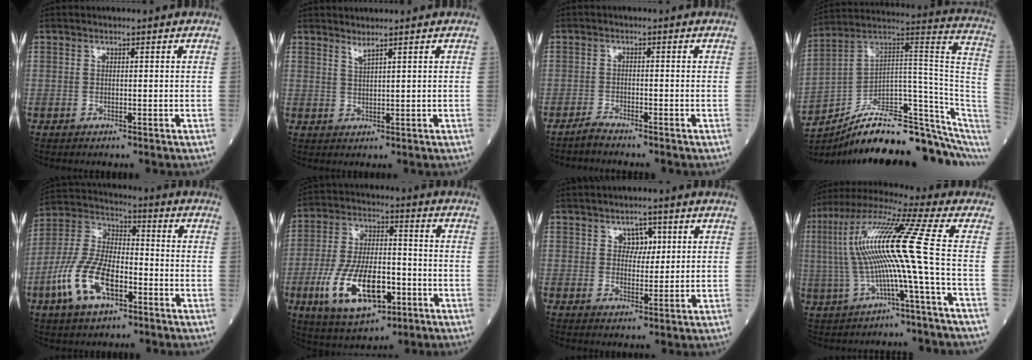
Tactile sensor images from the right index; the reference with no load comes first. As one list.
[{"total": 1.4, "force": [1.2, -0.4, 0.6], "torque": [-0.015, -0.012, 0.025]}, {"total": 2.0, "force": [-1.9, -0.2, 0.5], "torque": [-0.016, -0.006, -0.037]}, {"total": 22.6, "force": [-16.7, 4.4, 14.6], "torque": [-0.136, 0.066, -0.249]}, {"total": 12.9, "force": [-5.3, 5.8, 10.3], "torque": [-0.234, 0.008, -0.103]}, {"total": 14.9, "force": [-5.3, 6.2, 12.5], "torque": [-0.248, -0.003, -0.088]}, {"total": 3.4, "force": [1.4, 2.3, 2.1], "torque": [-0.024, 0.003, 0.022]}, {"total": 13.8, "force": [-0.5, -1.7, 13.7], "torque": [-0.273, 0.028, -0.016]}]